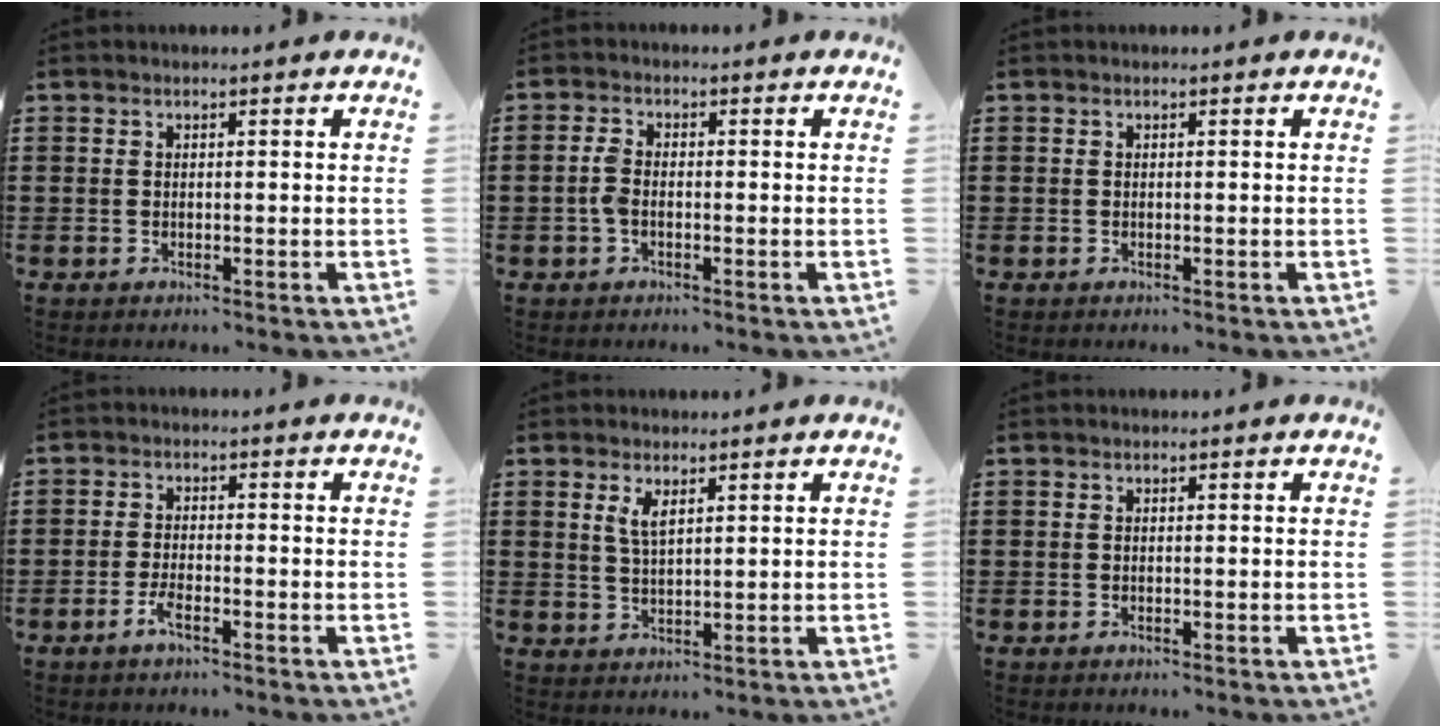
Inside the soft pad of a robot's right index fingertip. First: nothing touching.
{"total": 2.4, "force": [-0.7, 1.2, 2.0], "torque": [-0.053, -0.002, -0.017]}
{"total": 0.0}
{"total": 2.8, "force": [-1.8, 0.6, 2.0], "torque": [-0.050, -0.002, -0.038]}
{"total": 2.8, "force": [1.5, 1.1, 2.1], "torque": [-0.046, 0.004, 0.026]}
{"total": 0.0}